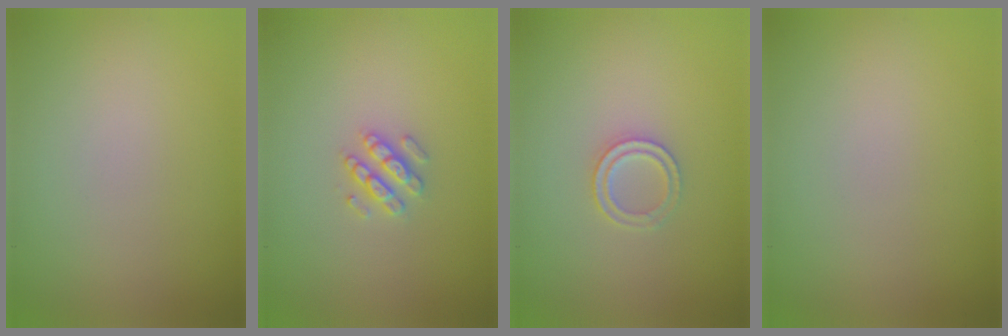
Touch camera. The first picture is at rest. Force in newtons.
{"total": 2.1, "press": 2.0, "slide": 0.5}
{"total": 1.7, "press": 1.6, "slide": 0.4}
{"total": 0.0}